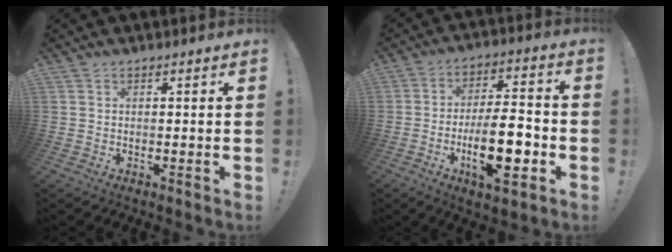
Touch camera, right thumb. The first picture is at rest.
{"total": 16.7, "force": [-5.3, 6.0, 14.6], "torque": [-0.245, 0.012, -0.088]}